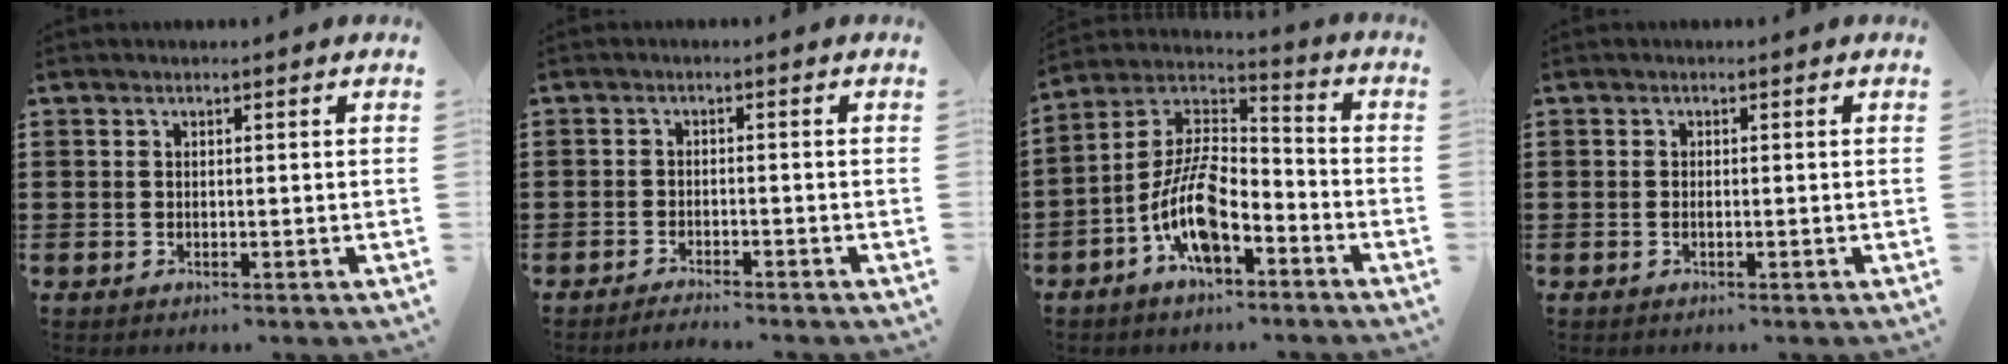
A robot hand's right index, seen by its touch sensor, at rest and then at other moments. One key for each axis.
{"total": 1.7, "fx": -1.7, "fy": 0.0, "fz": 0.2, "tx": -0.006, "ty": 0.003, "tz": -0.035}
{"total": 11.0, "fx": -5.6, "fy": 4.4, "fz": 8.4, "tx": -0.196, "ty": -0.007, "tz": -0.109}
{"total": 0.6, "fx": -0.2, "fy": -0.1, "fz": 0.6, "tx": -0.012, "ty": -0.007, "tz": -0.002}